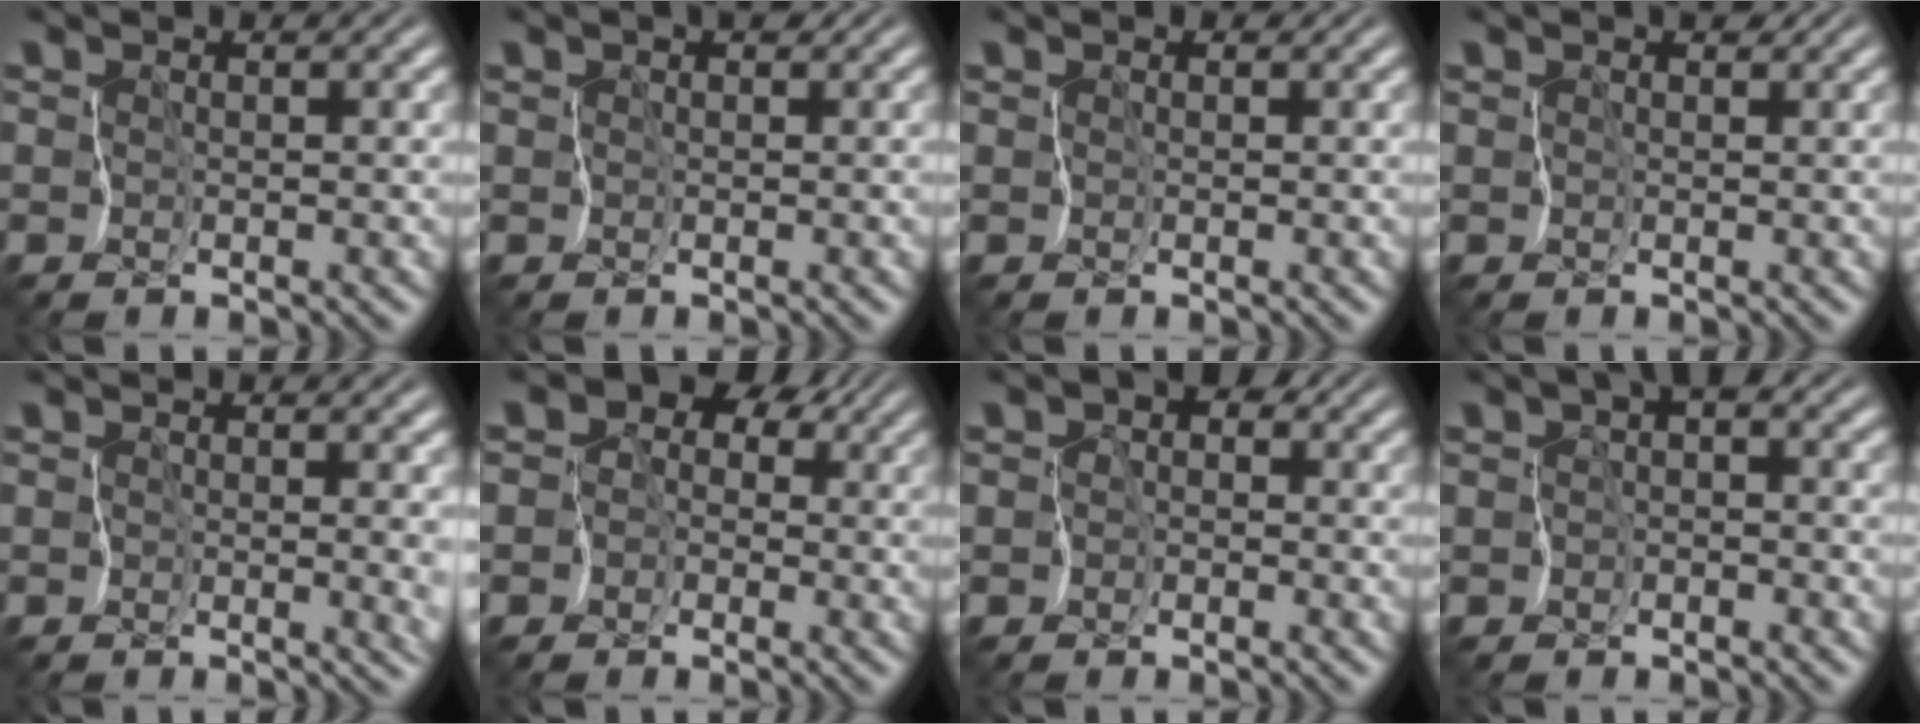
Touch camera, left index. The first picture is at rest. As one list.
[{"total": 1.9, "force": [0.5, 1.4, 1.2], "torque": [0.000, 0.018, -0.006]}, {"total": 1.0, "force": [0.3, 0.8, 0.4], "torque": [0.008, 0.014, -0.006]}, {"total": 1.4, "force": [0.5, 1.1, 0.8], "torque": [0.000, 0.017, -0.002]}, {"total": 3.0, "force": [-0.3, 1.4, 2.6], "torque": [-0.020, -0.009, -0.001]}, {"total": 7.1, "force": [0.1, 6.4, 3.2], "torque": [-0.033, 0.045, -0.052]}, {"total": 4.0, "force": [0.2, 3.4, 2.1], "torque": [-0.004, 0.026, -0.038]}, {"total": 2.6, "force": [-0.3, 1.8, 1.9], "torque": [-0.018, 0.010, -0.014]}]